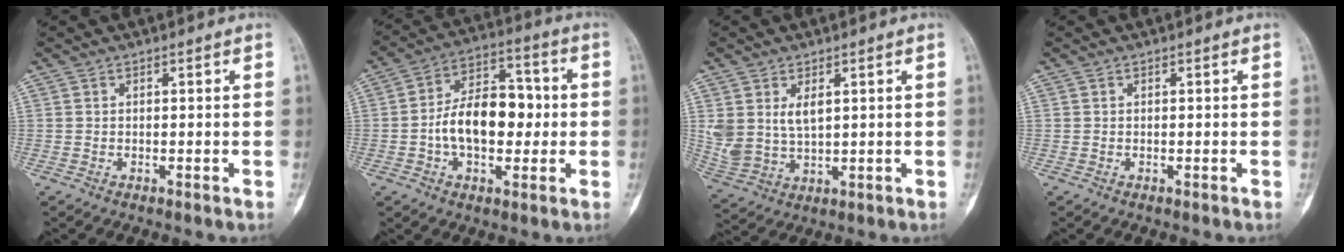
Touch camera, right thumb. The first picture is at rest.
{"total": 13.9, "force": [-1.1, 8.5, 11.0], "torque": [-0.155, 0.035, -0.022]}
{"total": 7.3, "force": [2.4, 4.4, 5.3], "torque": [-0.108, -0.009, 0.063]}
{"total": 0.0}